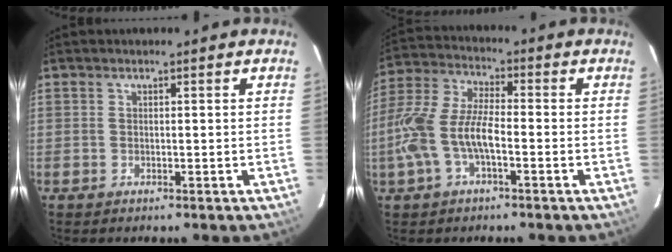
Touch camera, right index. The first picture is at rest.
{"total": 11.8, "force": [-3.4, 4.5, 10.4], "torque": [-0.231, 0.004, -0.066]}